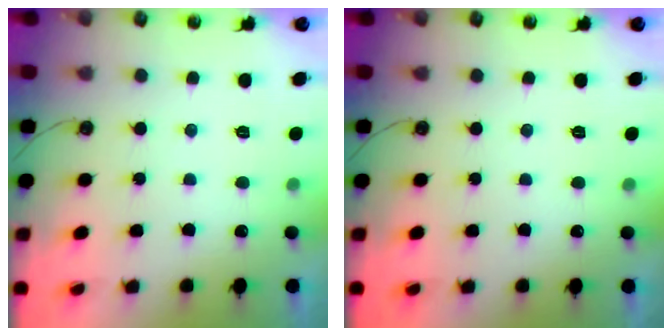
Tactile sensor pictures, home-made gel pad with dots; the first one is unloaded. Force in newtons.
{"total": 0.0}